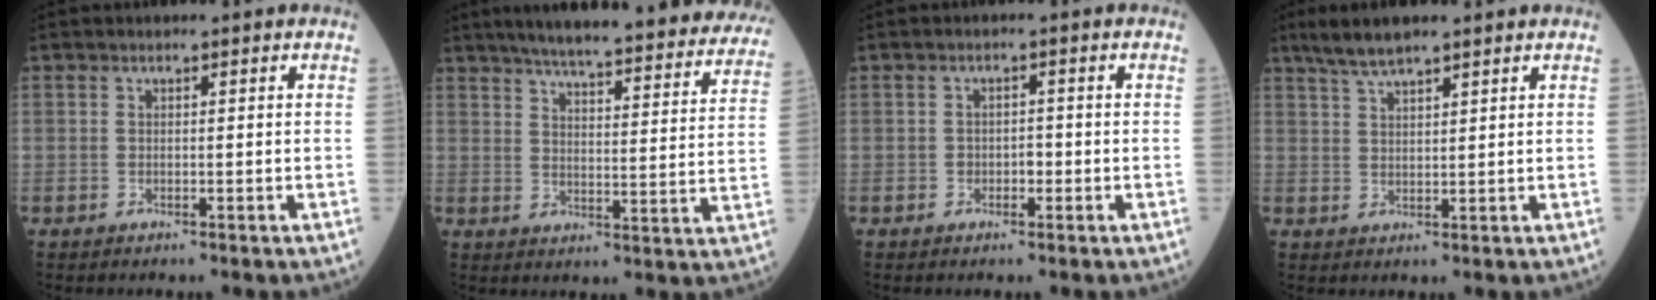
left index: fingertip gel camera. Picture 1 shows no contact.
{"total": 30.7, "force": [27.3, 4.3, 13.4], "torque": [-0.194, -0.052, 0.328]}
{"total": 1.5, "force": [-0.6, 1.0, 1.1], "torque": [-0.013, 0.004, -0.010]}
{"total": 5.3, "force": [4.2, 0.5, 3.2], "torque": [-0.070, 0.017, 0.082]}